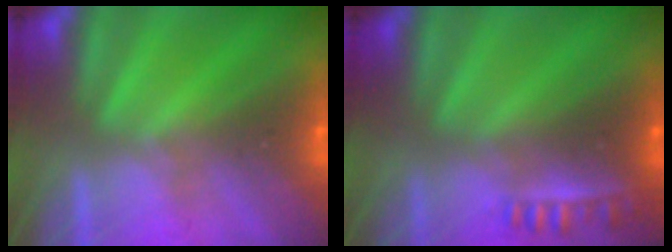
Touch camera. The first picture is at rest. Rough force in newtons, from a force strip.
{"total": 2.3}